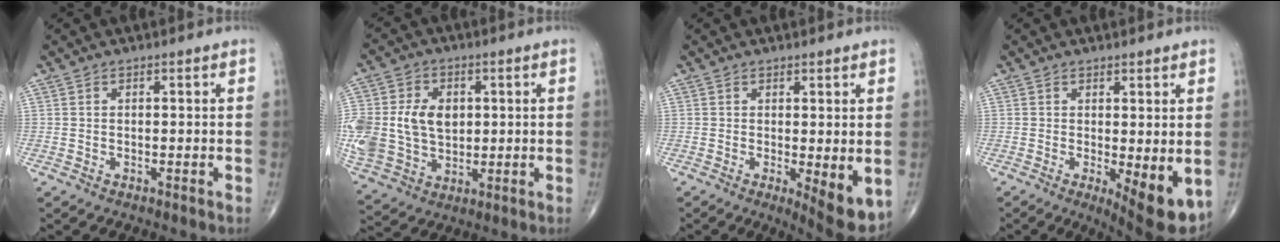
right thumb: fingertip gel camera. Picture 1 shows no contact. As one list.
[{"total": 20.6, "force": [1.6, 15.7, 13.3], "torque": [-0.312, 0.010, 0.051]}, {"total": 6.8, "force": [-0.8, 2.1, 6.5], "torque": [-0.084, -0.019, -0.007]}, {"total": 8.3, "force": [-1.3, 2.7, 7.8], "torque": [-0.101, -0.022, -0.011]}]